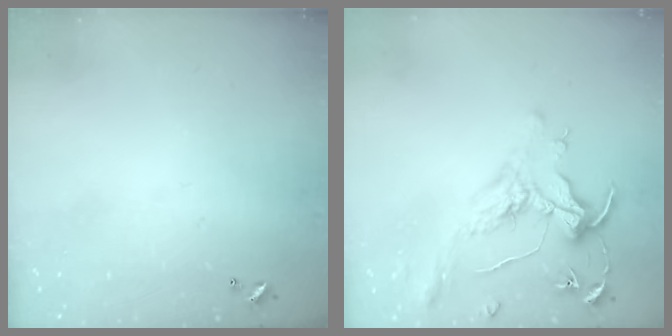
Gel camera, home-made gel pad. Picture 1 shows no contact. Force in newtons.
{"total": 1.6, "press": 1.4, "slide": 0.7}